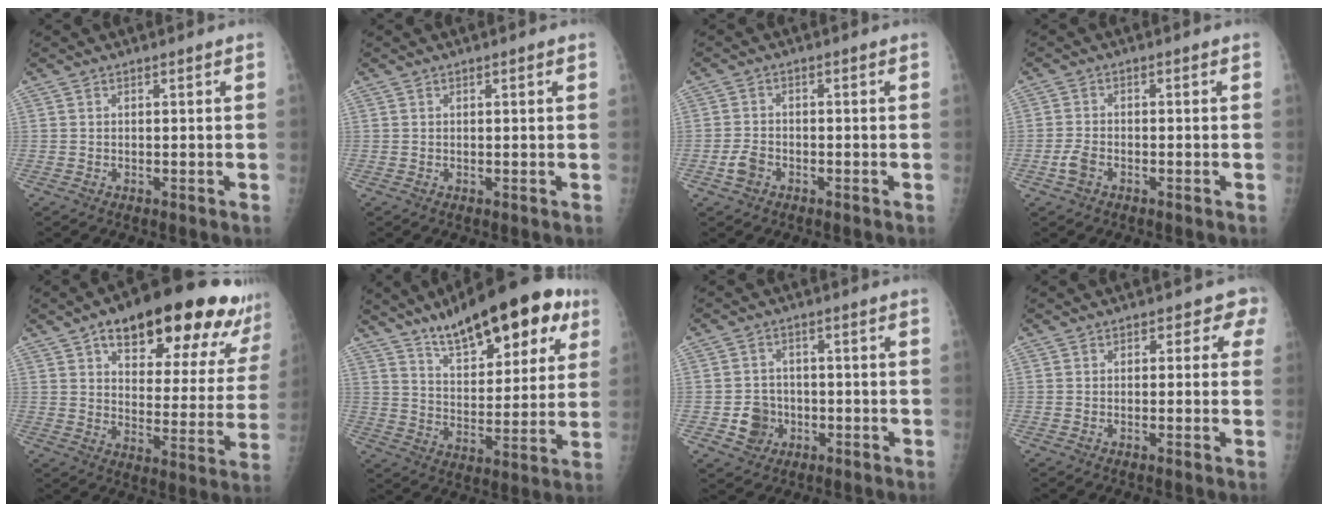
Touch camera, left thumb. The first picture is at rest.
{"total": 0.8, "force": [0.3, 0.2, 0.7], "torque": [-0.010, 0.002, 0.004]}
{"total": 3.2, "force": [-1.7, 2.2, 1.6], "torque": [-0.029, 0.010, -0.029]}
{"total": 2.9, "force": [-1.6, 1.7, 1.7], "torque": [-0.041, 0.007, -0.028]}
{"total": 26.7, "force": [17.3, 9.6, 17.9], "torque": [-0.215, -0.041, 0.239]}
{"total": 22.2, "force": [13.3, 9.0, 15.3], "torque": [-0.175, -0.033, 0.198]}
{"total": 5.5, "force": [-1.8, 4.9, 1.7], "torque": [-0.004, 0.011, -0.025]}
{"total": 2.4, "force": [0.9, 2.0, 1.0], "torque": [0.028, 0.004, -0.006]}